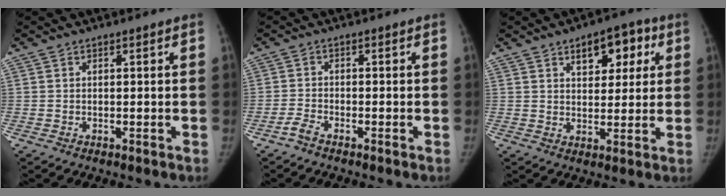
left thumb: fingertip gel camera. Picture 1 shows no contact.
{"total": 2.1, "force": [-1.9, 0.3, 1.0], "torque": [-0.028, 0.006, -0.042]}
{"total": 9.2, "force": [4.1, 5.4, 6.2], "torque": [-0.045, -0.004, 0.054]}